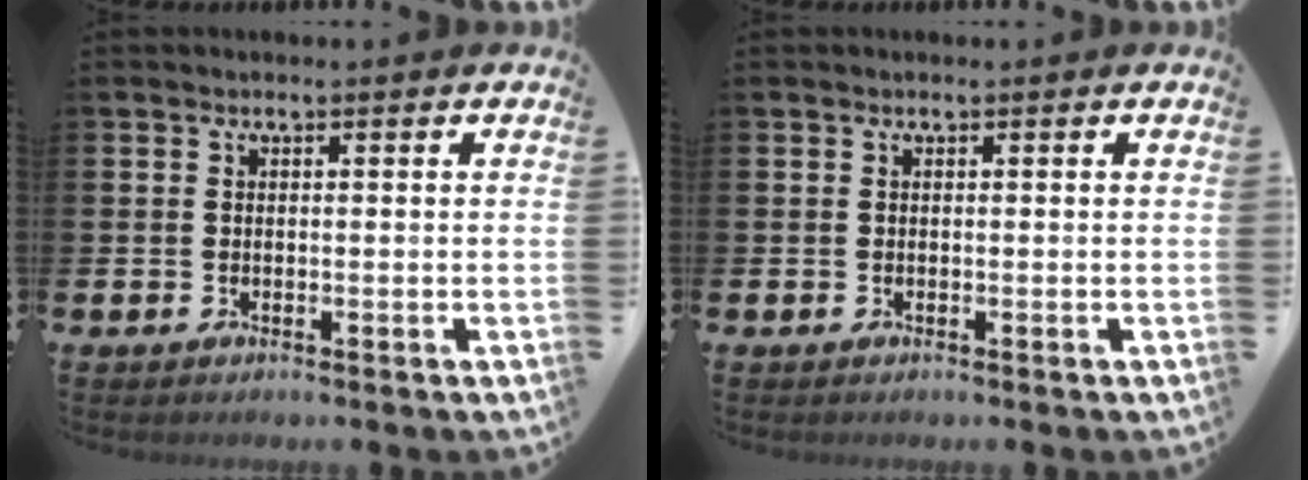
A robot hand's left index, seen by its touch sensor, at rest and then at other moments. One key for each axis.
{"total": 0.0}